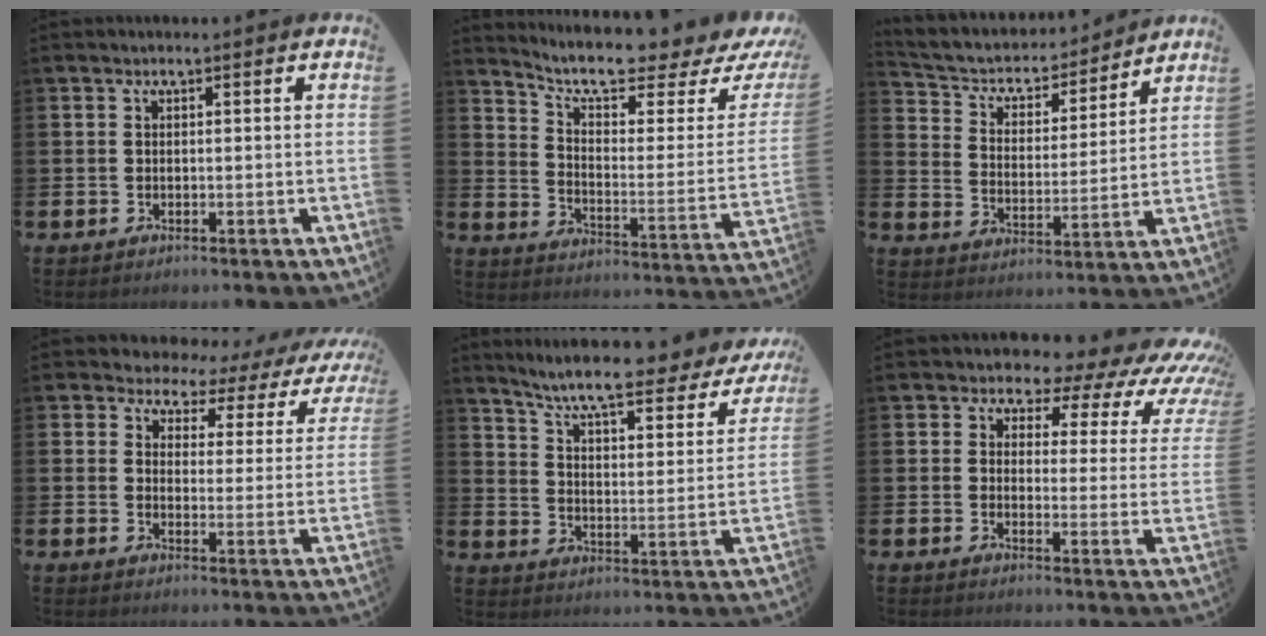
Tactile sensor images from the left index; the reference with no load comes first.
{"total": 9.4, "force": [8.4, 0.9, 4.0], "torque": [-0.100, -0.069, 0.138]}
{"total": 5.3, "force": [4.9, 2.1, 0.6], "torque": [-0.046, -0.042, 0.078]}
{"total": 3.2, "force": [2.2, 2.3, 0.3], "torque": [-0.020, -0.029, 0.025]}
{"total": 8.0, "force": [6.5, 1.2, 4.5], "torque": [-0.108, -0.052, 0.101]}
{"total": 5.5, "force": [4.2, 2.8, 2.1], "torque": [-0.036, -0.048, 0.059]}